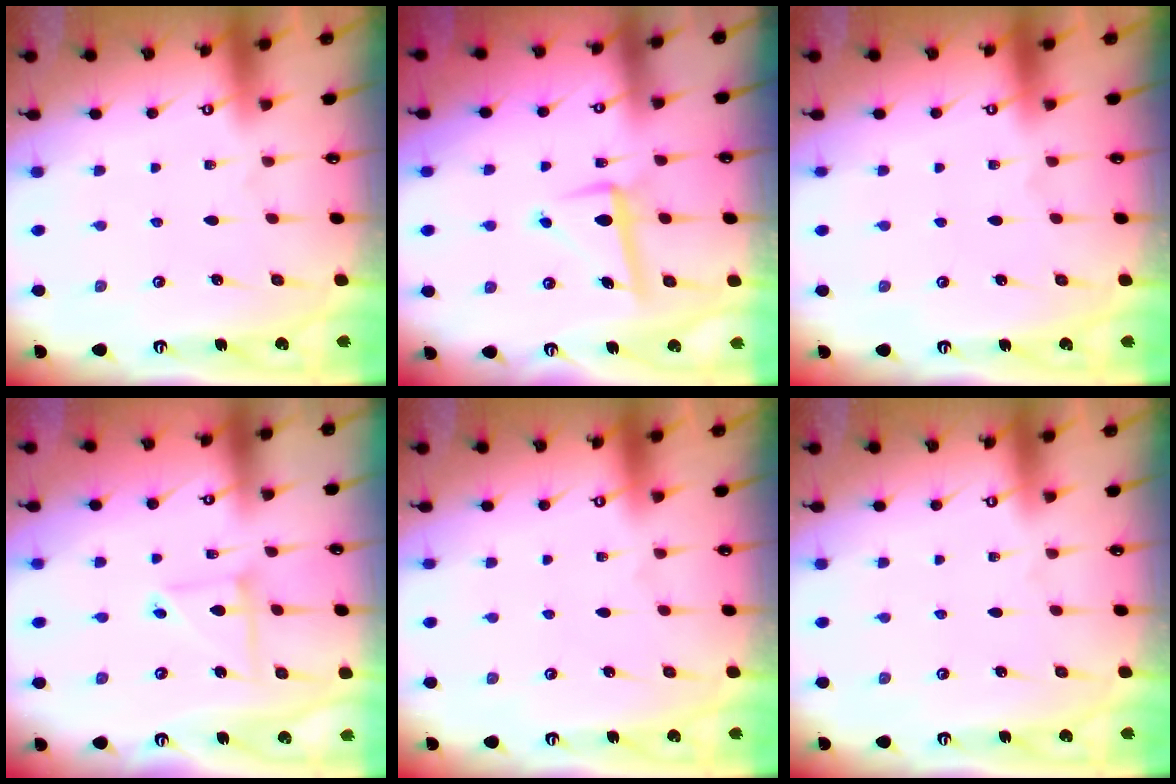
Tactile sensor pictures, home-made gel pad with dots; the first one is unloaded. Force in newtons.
{"total": 7.3, "press": 7.1, "slide": 1.8}
{"total": 0.0}
{"total": 6.1, "press": 6.0, "slide": 0.5}
{"total": 0.0}
{"total": 0.0}